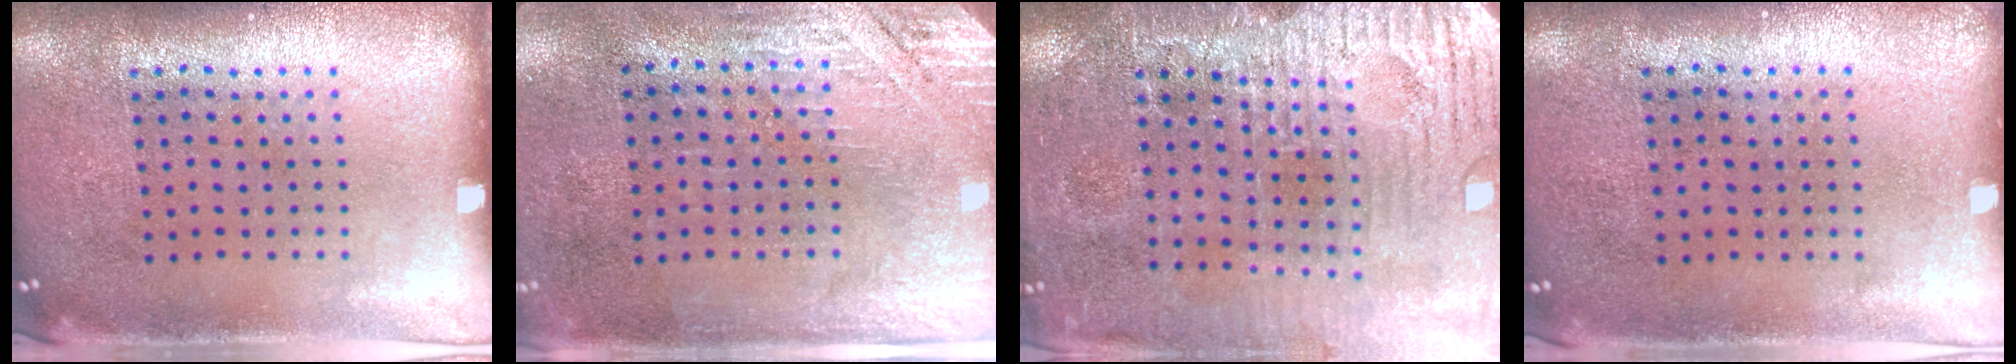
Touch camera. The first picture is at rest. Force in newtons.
{"total": 2.7, "press": 2.4, "slide": 1.2}
{"total": 3.6, "press": 3.5, "slide": 0.4}
{"total": 0.0}